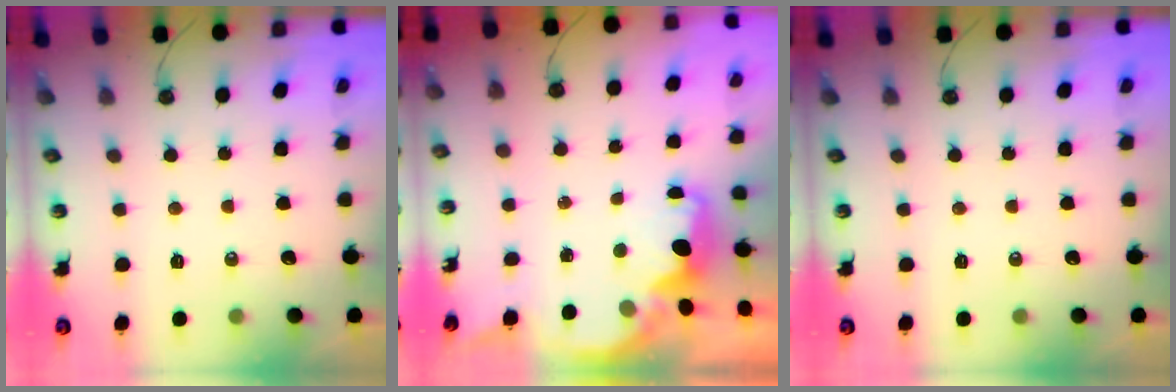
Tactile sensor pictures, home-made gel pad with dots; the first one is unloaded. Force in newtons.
{"total": 2.2, "press": 2.0, "slide": 0.8}
{"total": 0.0}